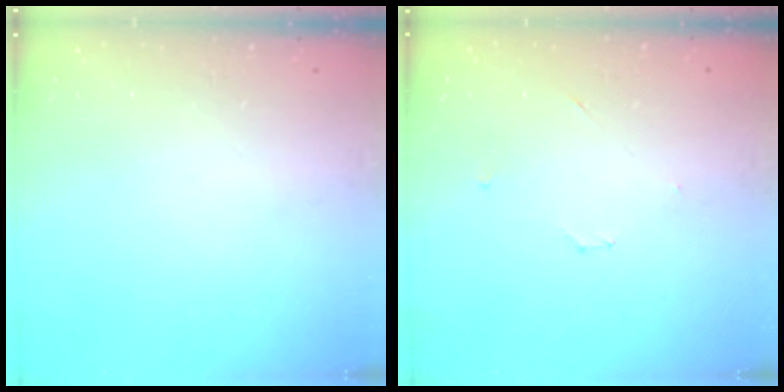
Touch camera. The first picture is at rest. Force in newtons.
{"total": 3.0, "press": 3.0, "slide": 0.2}